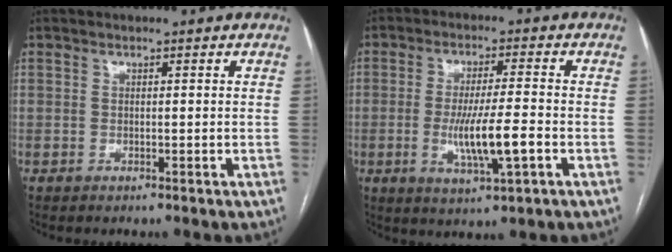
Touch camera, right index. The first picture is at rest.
{"total": 8.7, "force": [-2.2, 0.5, 8.4], "torque": [-0.155, -0.013, -0.037]}